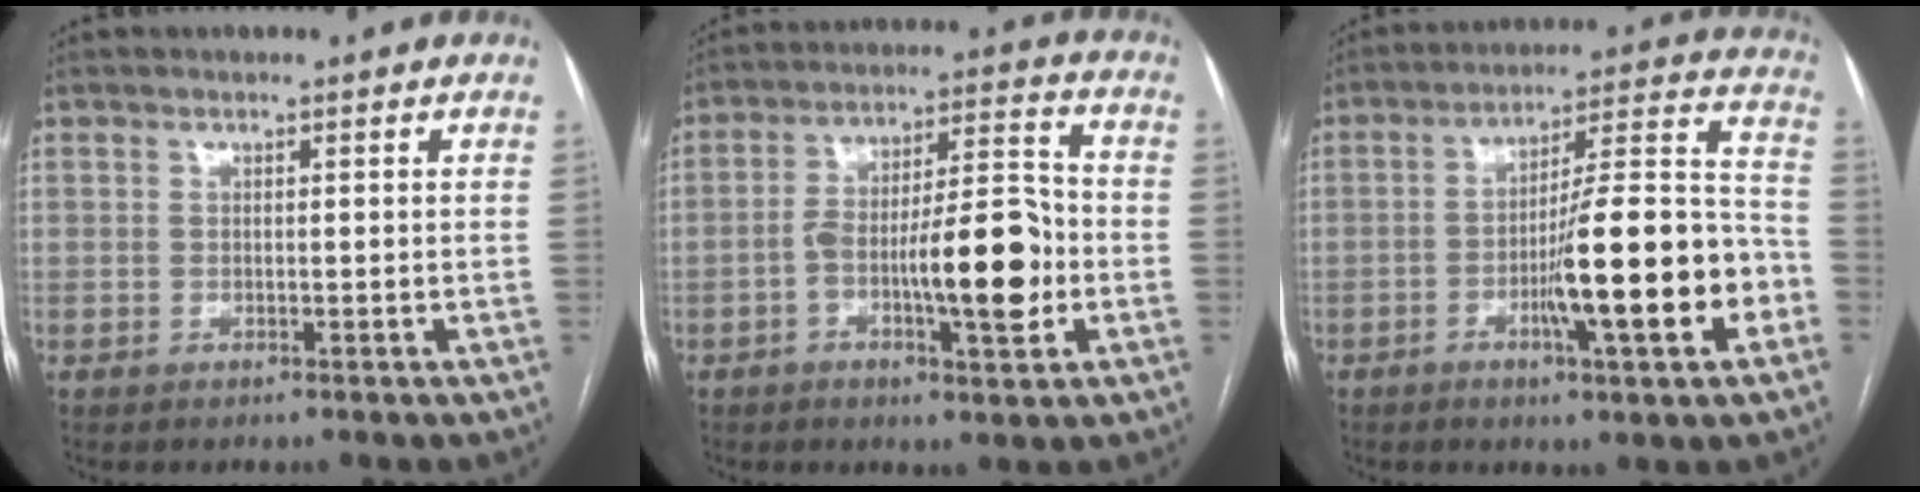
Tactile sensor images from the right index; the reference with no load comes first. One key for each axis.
{"total": 13.7, "fx": -3.6, "fy": 3.0, "fz": 12.8, "tx": -0.208, "ty": 0.021, "tz": -0.054}
{"total": 17.5, "fx": -5.8, "fy": 1.4, "fz": 16.4, "tx": -0.254, "ty": 0.008, "tz": -0.086}